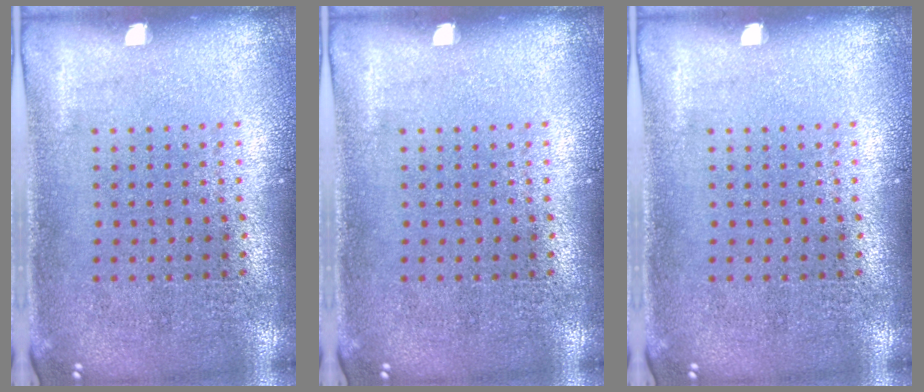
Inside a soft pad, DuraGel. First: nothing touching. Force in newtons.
{"total": 0.0}
{"total": 0.0}